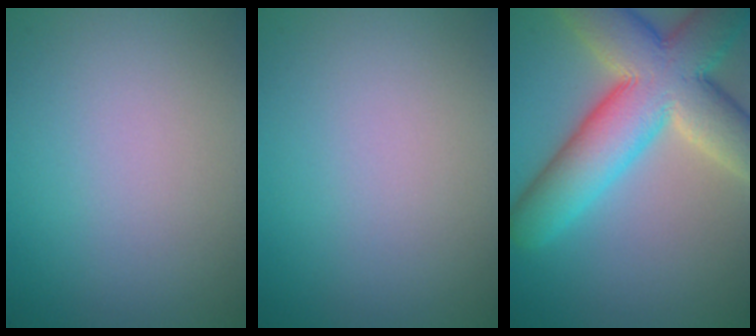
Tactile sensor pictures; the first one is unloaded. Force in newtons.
{"total": 0.0}
{"total": 12.1, "press": 12.0, "slide": 0.8}